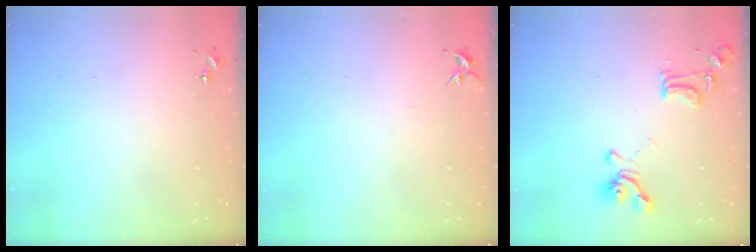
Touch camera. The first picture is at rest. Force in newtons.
{"total": 5.4, "press": 5.4, "slide": 0.6}
{"total": 12.6, "press": 12.5, "slide": 1.0}